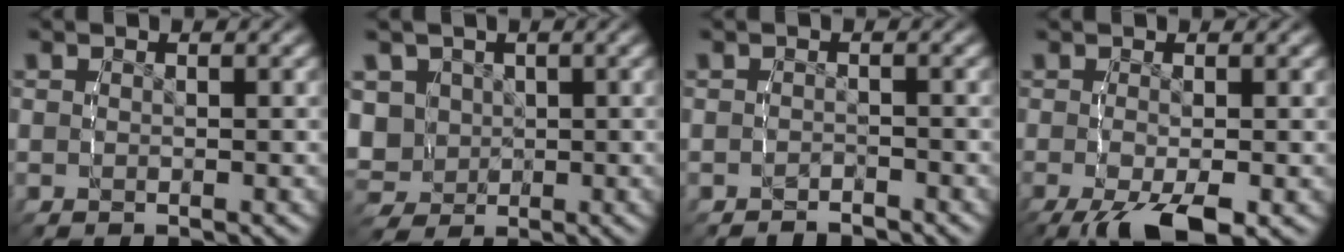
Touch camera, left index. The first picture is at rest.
{"total": 8.7, "force": [-0.1, 8.0, 3.2], "torque": [-0.096, -0.040, 0.010]}
{"total": 1.7, "force": [-1.7, 0.0, 0.0], "torque": [-0.002, -0.003, -0.026]}
{"total": 5.5, "force": [-3.3, 1.5, 4.1], "torque": [-0.083, -0.029, -0.034]}